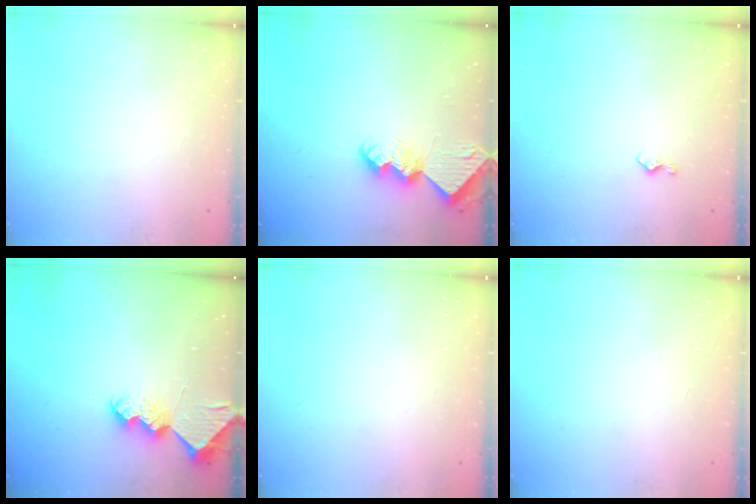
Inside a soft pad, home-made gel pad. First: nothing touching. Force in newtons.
{"total": 9.6, "press": 9.6, "slide": 0.7}
{"total": 3.6, "press": 3.5, "slide": 0.6}
{"total": 6.9, "press": 6.8, "slide": 0.6}
{"total": 0.0}
{"total": 0.0}